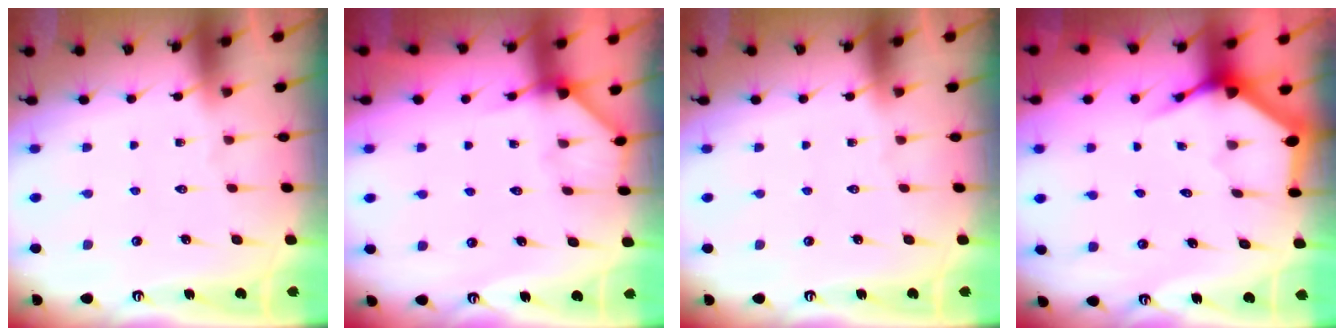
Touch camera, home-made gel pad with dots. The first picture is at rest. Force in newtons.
{"total": 3.5, "press": 3.5, "slide": 0.4}
{"total": 0.0}
{"total": 3.7, "press": 3.6, "slide": 0.4}